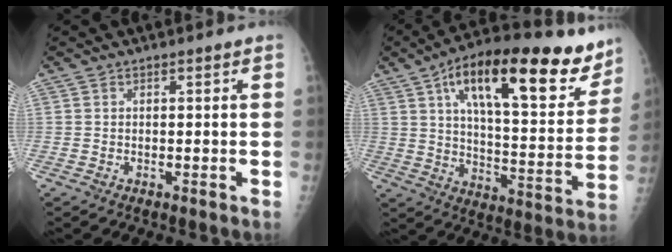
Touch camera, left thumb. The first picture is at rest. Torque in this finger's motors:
{"motor_torque": [1.51, 1.56, 1.51, -1.26, 0.50]}